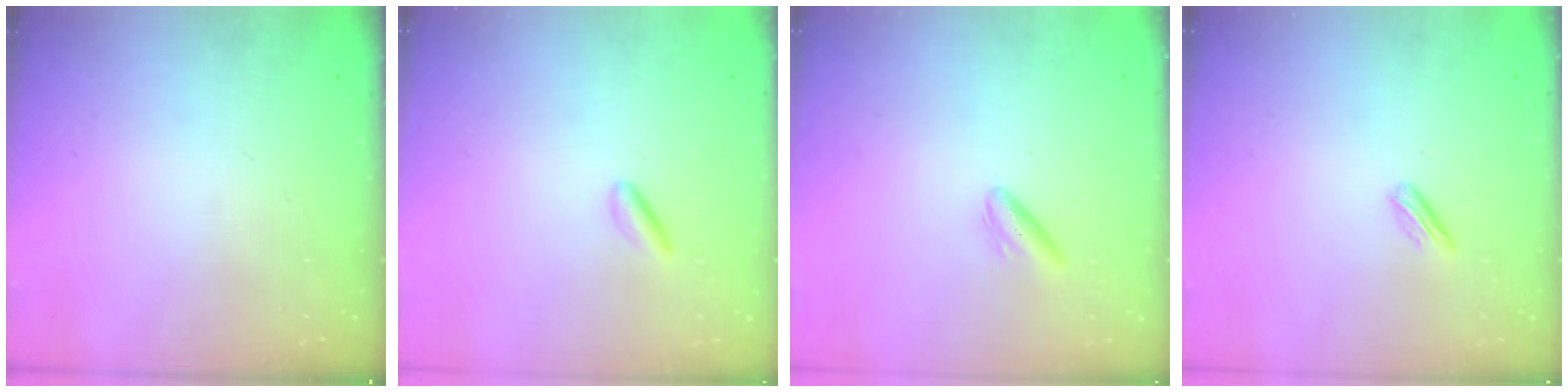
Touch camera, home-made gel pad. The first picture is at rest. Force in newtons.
{"total": 1.6, "press": 1.5, "slide": 0.7}
{"total": 3.2, "press": 2.9, "slide": 1.3}
{"total": 2.4, "press": 2.3, "slide": 0.7}